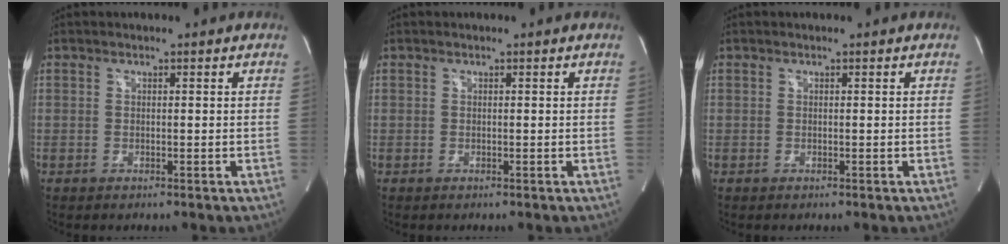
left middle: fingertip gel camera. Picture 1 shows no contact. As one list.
[{"total": 0.0}, {"total": 0.0}]